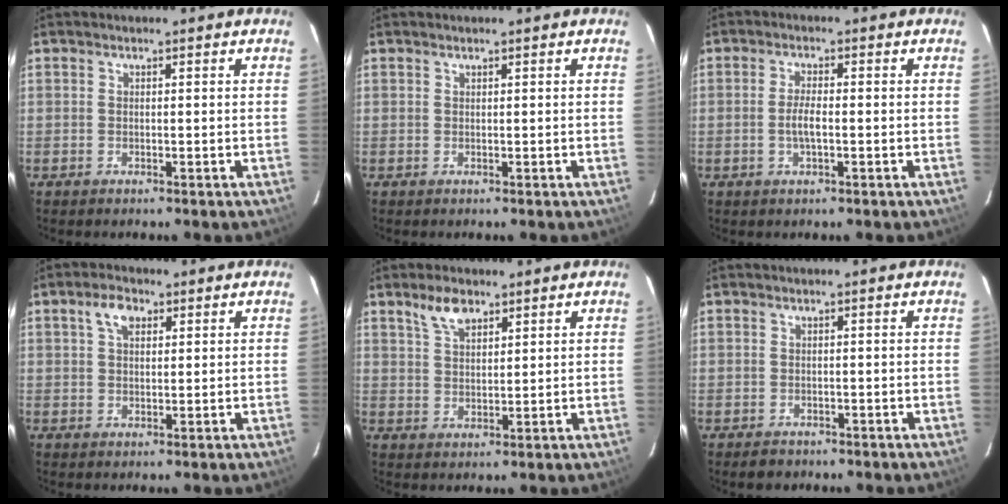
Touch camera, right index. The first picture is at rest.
{"total": 0.0}
{"total": 3.1, "force": [-0.8, 0.5, 2.9], "torque": [-0.060, -0.001, -0.015]}
{"total": 4.0, "force": [1.8, 2.3, 2.7], "torque": [-0.047, 0.012, 0.032]}
{"total": 5.1, "force": [3.5, 2.3, 2.9], "torque": [-0.052, 0.009, 0.068]}
{"total": 1.9, "force": [-1.2, 1.4, 0.3], "torque": [-0.008, 0.001, -0.015]}